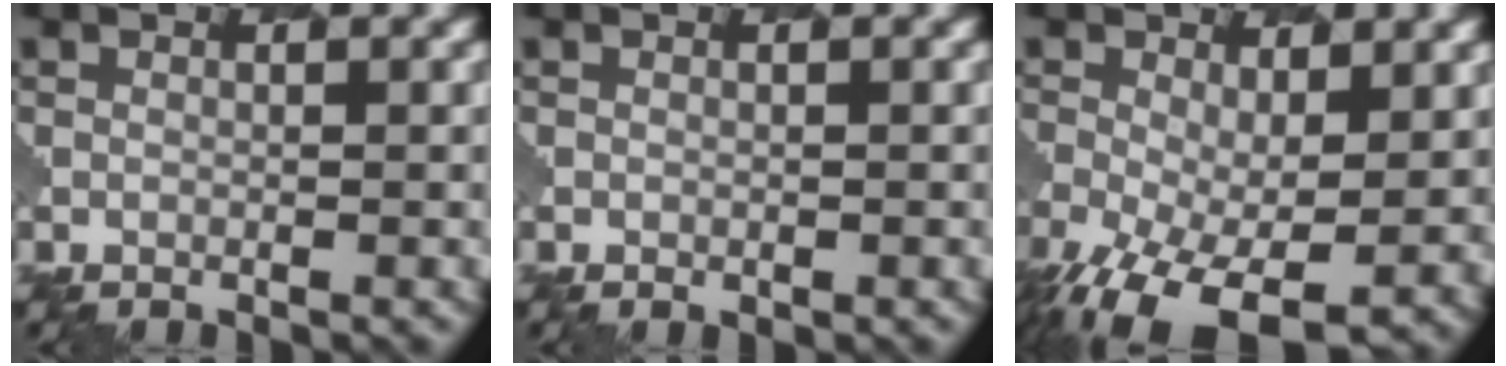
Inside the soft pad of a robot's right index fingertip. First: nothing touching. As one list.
[{"total": 0.7, "force": [0.1, 0.6, 0.4], "torque": [-0.008, -0.001, 0.003]}, {"total": 9.3, "force": [-3.1, 4.7, 7.4], "torque": [-0.157, -0.041, -0.043]}]